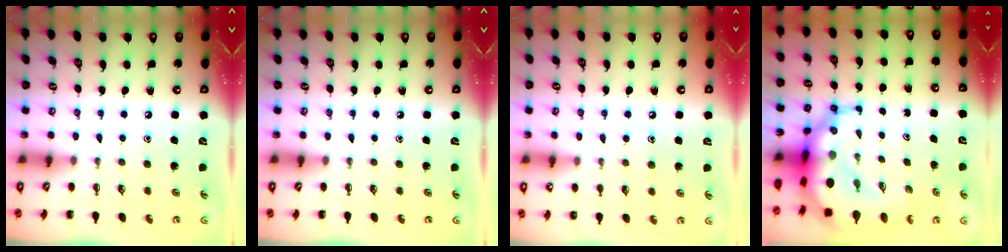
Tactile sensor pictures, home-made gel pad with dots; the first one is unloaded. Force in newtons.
{"total": 0.0}
{"total": 6.3, "press": 6.1, "slide": 1.7}
{"total": 13.0, "press": 12.6, "slide": 3.4}